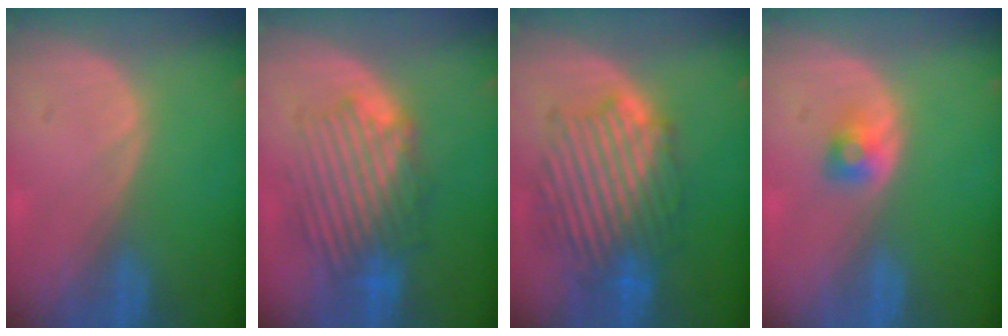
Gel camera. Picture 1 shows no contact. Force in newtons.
{"total": 8.4, "press": 8.0, "slide": 2.5}
{"total": 10.0, "press": 10.0, "slide": 0.5}
{"total": 2.2, "press": 2.2, "slide": 0.3}